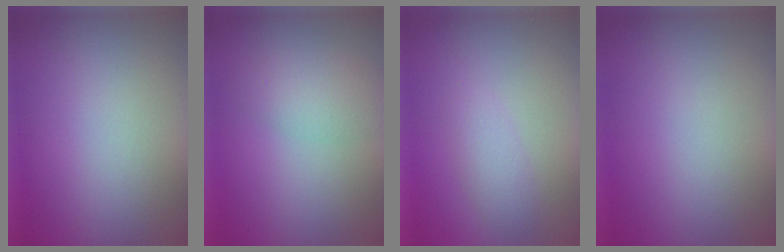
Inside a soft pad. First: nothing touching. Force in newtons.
{"total": 3.0, "press": 3.0, "slide": 0.0}
{"total": 1.7, "press": 1.7, "slide": 0.0}
{"total": 0.0}